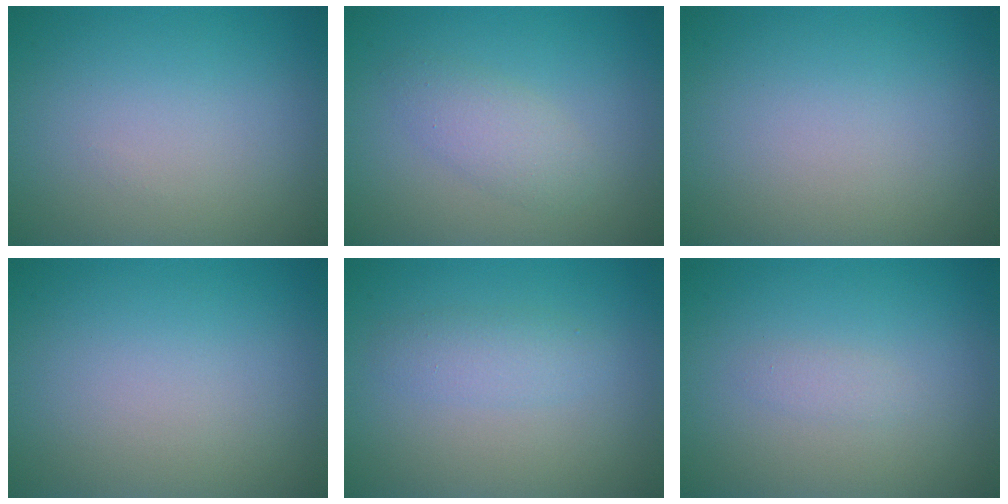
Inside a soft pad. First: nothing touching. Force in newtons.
{"total": 2.2, "press": 2.2, "slide": 0.1}
{"total": 0.0}
{"total": 0.0}
{"total": 1.9, "press": 1.9, "slide": 0.0}
{"total": 0.8, "press": 0.8, "slide": 0.0}